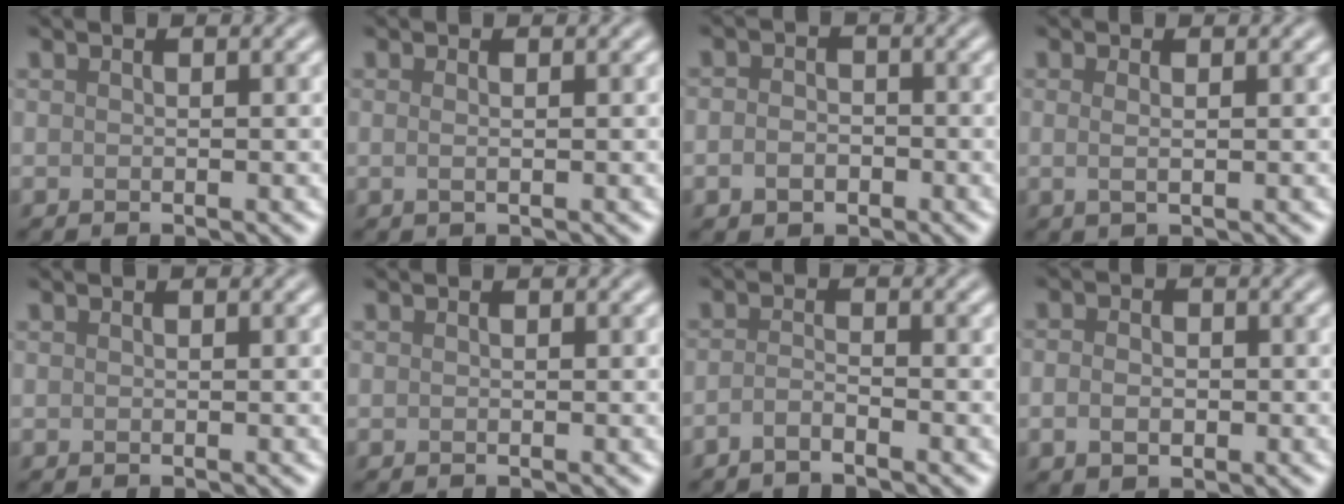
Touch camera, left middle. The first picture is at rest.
{"total": 0.8, "force": [0.1, 0.3, 0.7], "torque": [-0.013, 0.000, -0.002]}
{"total": 2.1, "force": [-0.8, 1.6, 1.1], "torque": [-0.019, -0.001, -0.020]}
{"total": 1.1, "force": [0.1, 0.3, 1.0], "torque": [-0.019, -0.001, 0.000]}
{"total": 0.0}
{"total": 0.0}
{"total": 1.5, "force": [-1.1, 0.3, 1.0], "torque": [-0.019, 0.000, -0.028]}
{"total": 2.4, "force": [-0.5, 1.7, 1.6], "torque": [-0.023, -0.004, -0.011]}